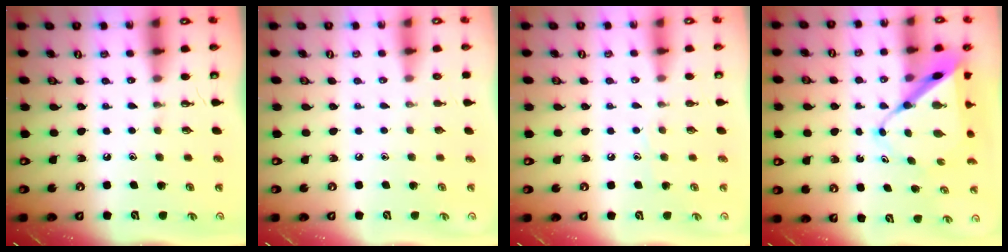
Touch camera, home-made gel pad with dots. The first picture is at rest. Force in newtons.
{"total": 0.0}
{"total": 4.6, "press": 4.5, "slide": 0.5}
{"total": 10.1, "press": 10.0, "slide": 0.9}